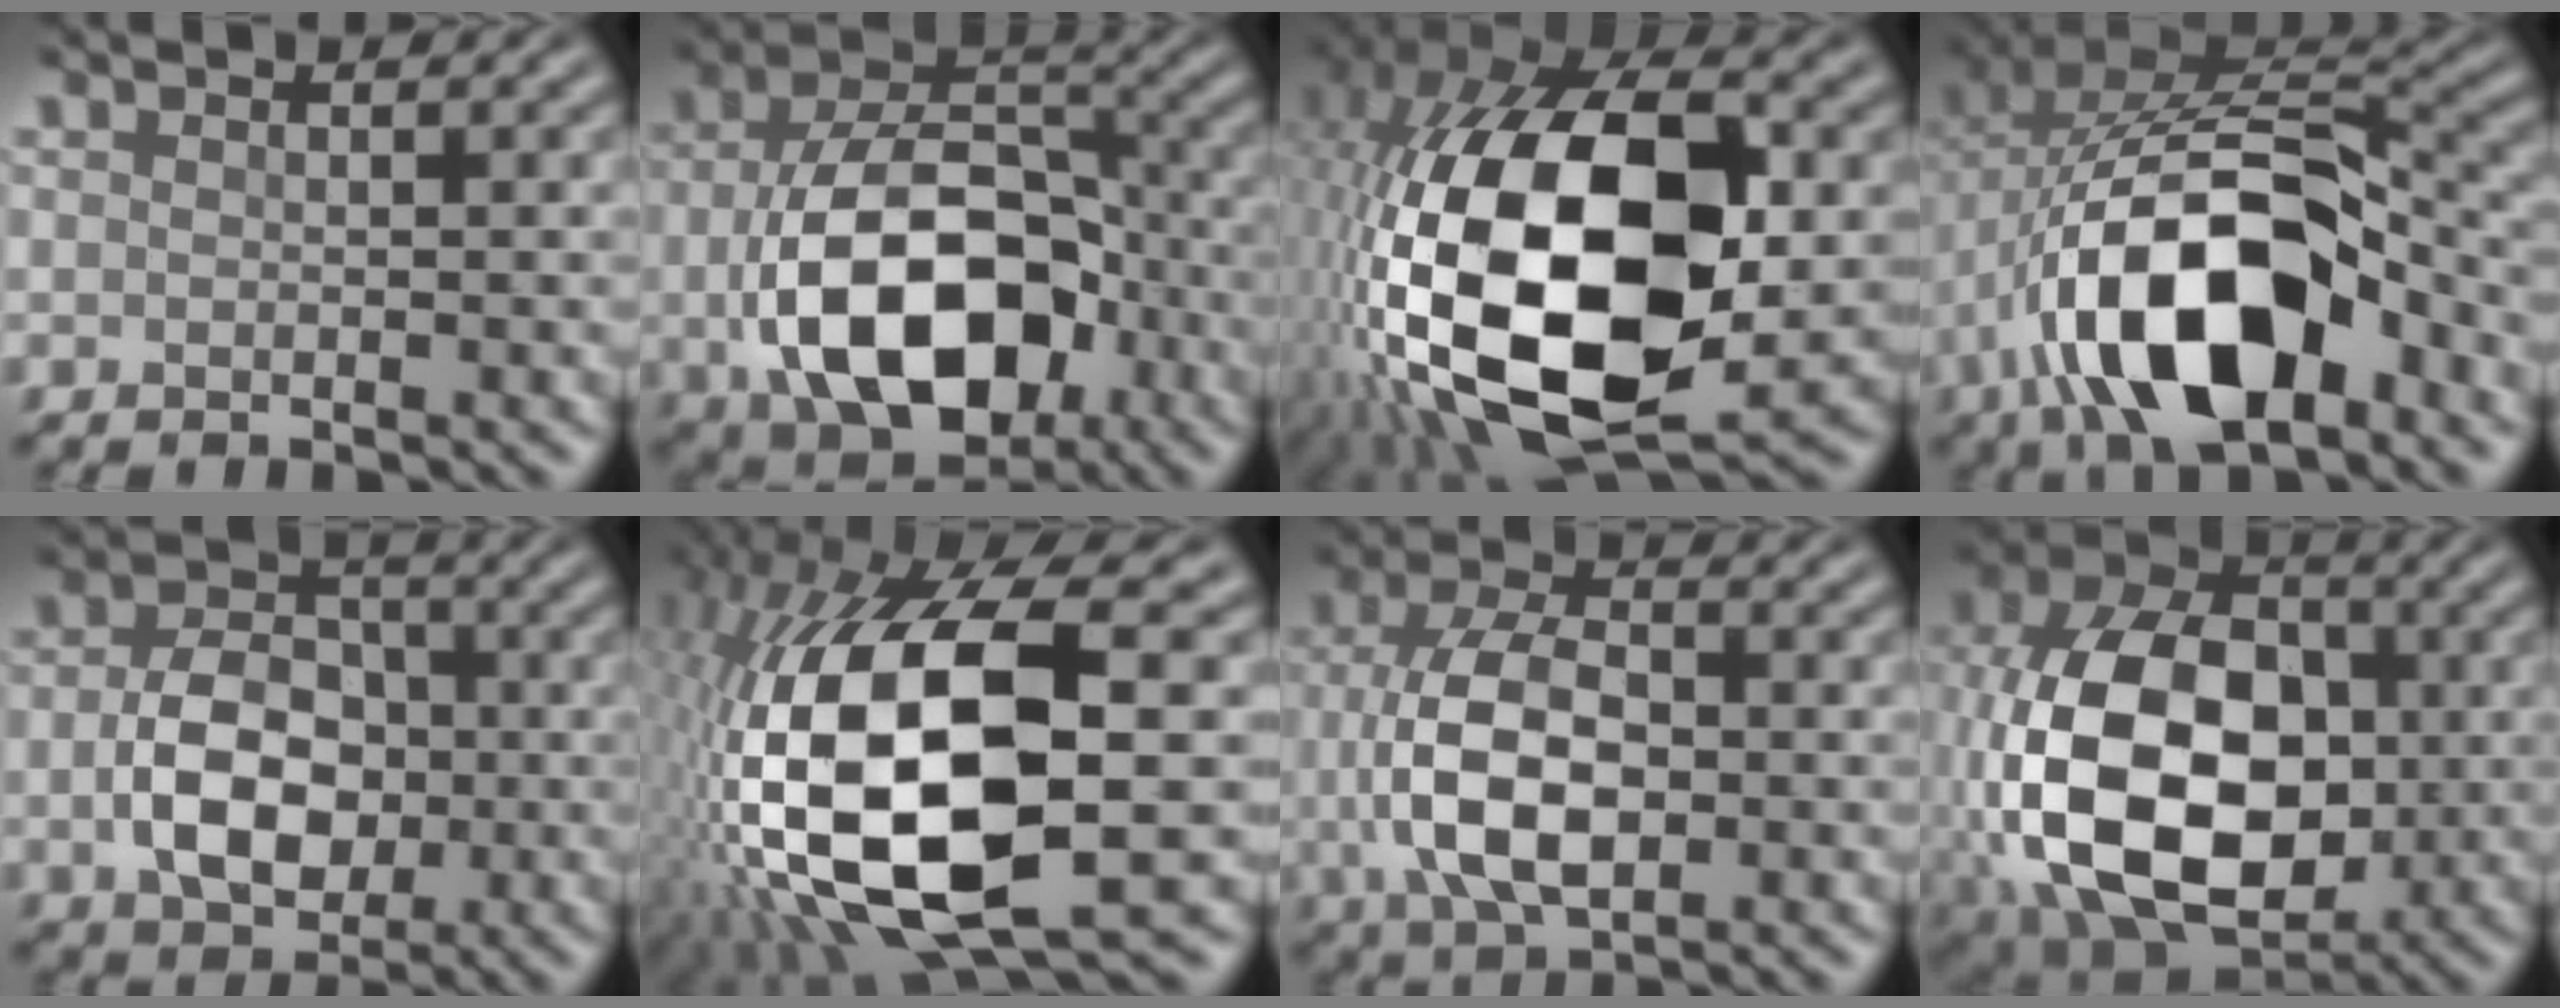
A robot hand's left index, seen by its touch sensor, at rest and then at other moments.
{"total": 12.5, "force": [-3.1, 8.0, 9.1], "torque": [-0.176, -0.016, -0.052]}
{"total": 19.3, "force": [-2.1, 10.8, 15.8], "torque": [-0.334, -0.011, -0.039]}
{"total": 14.6, "force": [-4.8, 7.6, 11.5], "torque": [-0.205, -0.004, -0.083]}
{"total": 6.5, "force": [-0.8, 4.7, 4.5], "torque": [-0.089, -0.003, -0.015]}
{"total": 18.2, "force": [-1.0, 8.2, 16.2], "torque": [-0.341, -0.006, -0.011]}
{"total": 8.3, "force": [-0.8, 4.7, 6.8], "torque": [-0.144, 0.002, -0.017]}
{"total": 16.2, "force": [-2.1, 11.0, 11.7], "torque": [-0.235, -0.004, -0.048]}